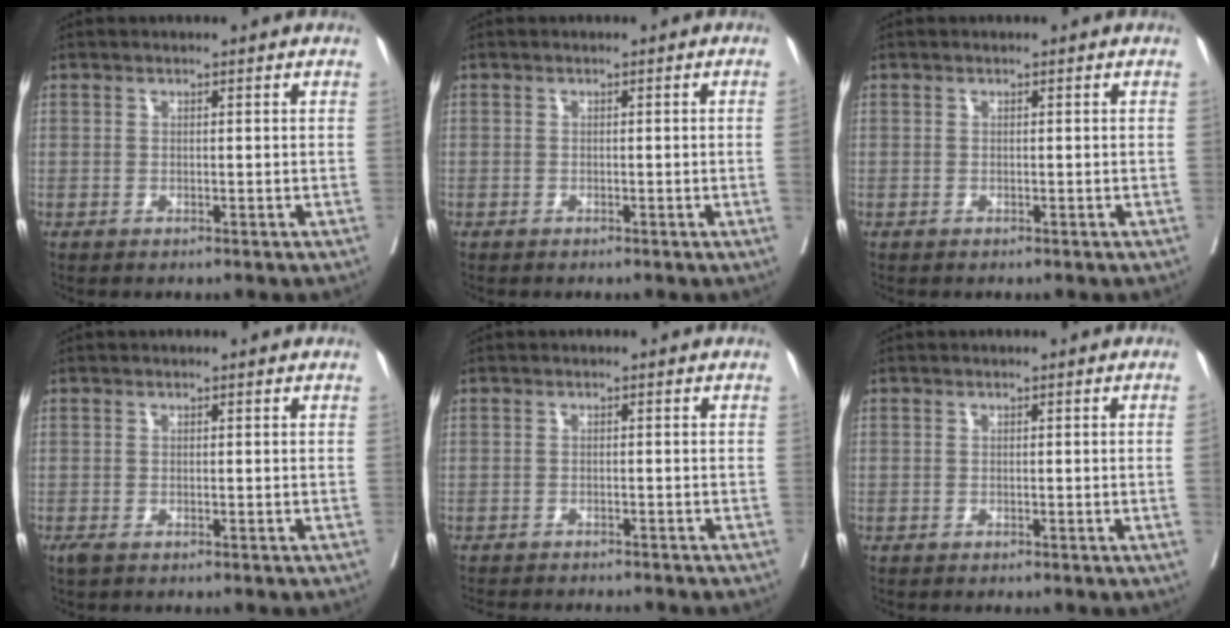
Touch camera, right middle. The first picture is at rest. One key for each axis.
{"total": 0.7, "fx": -0.1, "fy": -0.3, "fz": 0.7, "tx": -0.008, "ty": 0.000, "tz": -0.001}
{"total": 0.0}
{"total": 1.4, "fx": -0.9, "fy": 0.6, "fz": 0.9, "tx": -0.021, "ty": -0.006, "tz": -0.015}
{"total": 8.6, "fx": -8.1, "fy": 1.1, "fz": 2.8, "tx": -0.034, "ty": -0.011, "tz": -0.106}
{"total": 0.7, "fx": -0.1, "fy": -0.3, "fz": 0.6, "tx": -0.007, "ty": 0.000, "tz": -0.002}